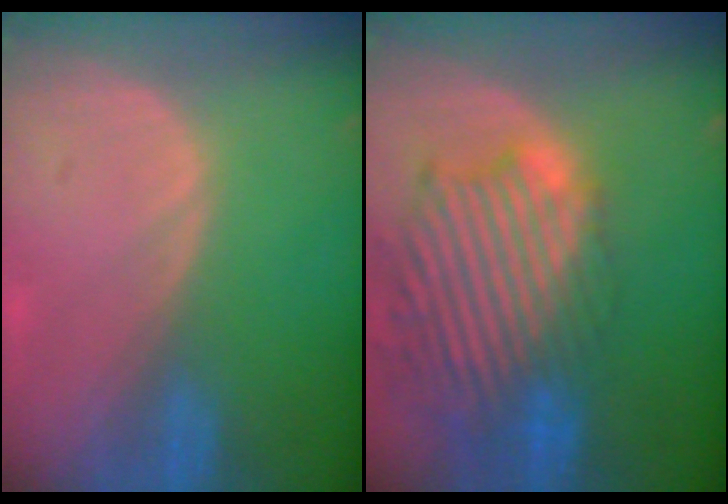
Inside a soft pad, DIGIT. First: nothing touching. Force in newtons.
{"total": 13.8, "press": 11.8, "slide": 7.2}